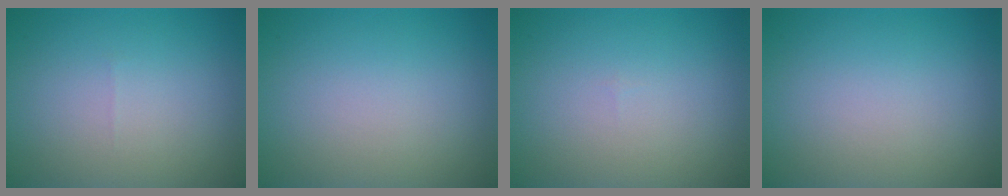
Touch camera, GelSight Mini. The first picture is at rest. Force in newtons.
{"total": 0.0}
{"total": 0.0}
{"total": 0.0}